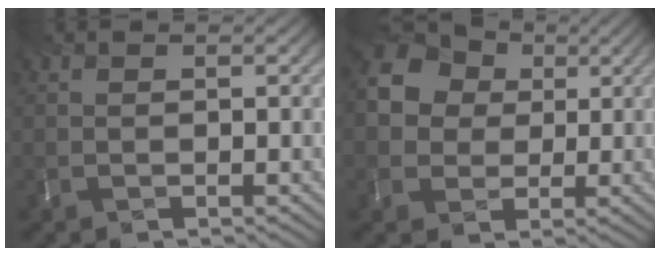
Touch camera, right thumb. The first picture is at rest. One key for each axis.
{"total": 10.8, "fx": 2.1, "fy": 9.5, "fz": 4.7, "tx": -0.153, "ty": 0.025, "tz": 0.028}